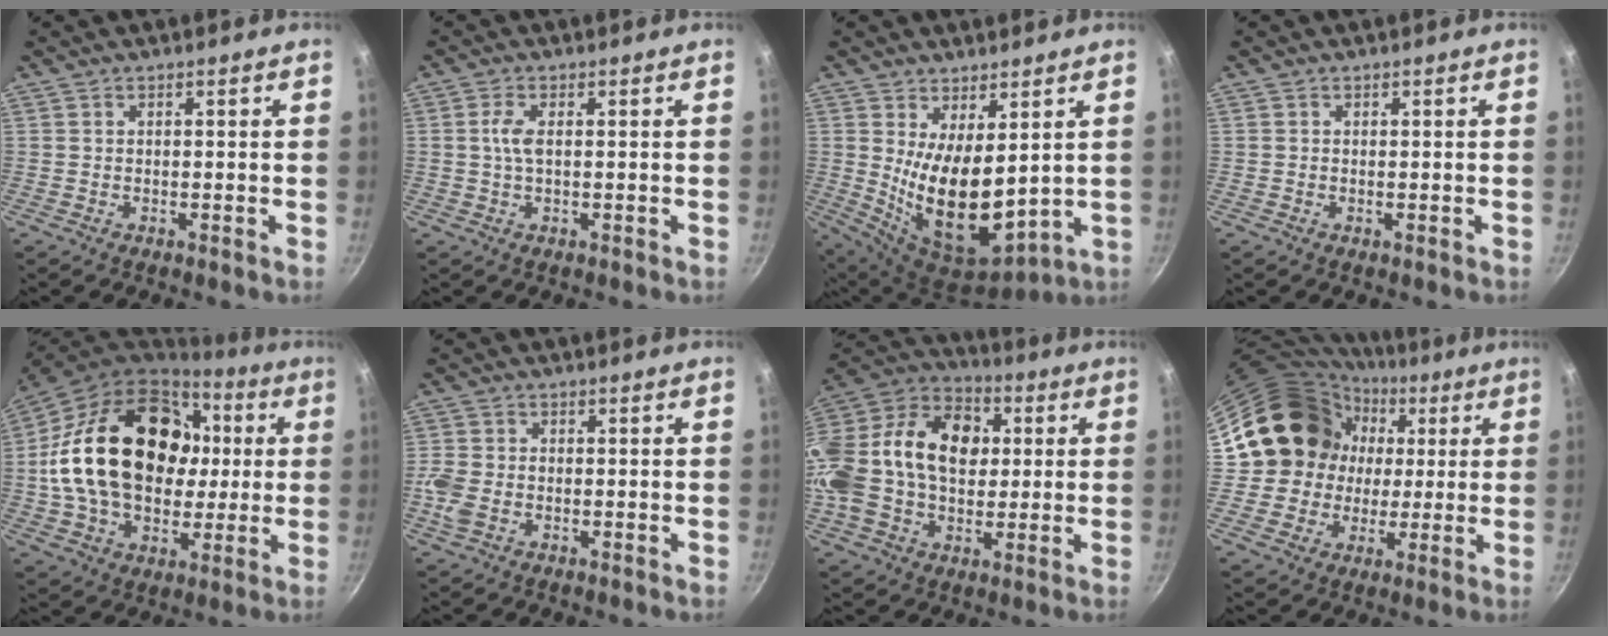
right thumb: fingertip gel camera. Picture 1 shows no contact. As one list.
[{"total": 3.3, "force": [0.3, 1.3, 3.0], "torque": [-0.072, 0.005, 0.005]}, {"total": 14.4, "force": [2.1, 7.1, 12.4], "torque": [-0.191, -0.049, 0.061]}, {"total": 0.0}, {"total": 29.4, "force": [3.5, 20.4, 20.8], "torque": [-0.353, 0.030, 0.064]}, {"total": 5.1, "force": [-1.6, 3.5, 3.3], "torque": [-0.078, 0.006, -0.037]}, {"total": 26.5, "force": [2.4, 18.7, 18.6], "torque": [-0.340, 0.045, 0.030]}, {"total": 15.5, "force": [2.8, 14.4, 5.1], "torque": [-0.065, 0.016, 0.046]}]